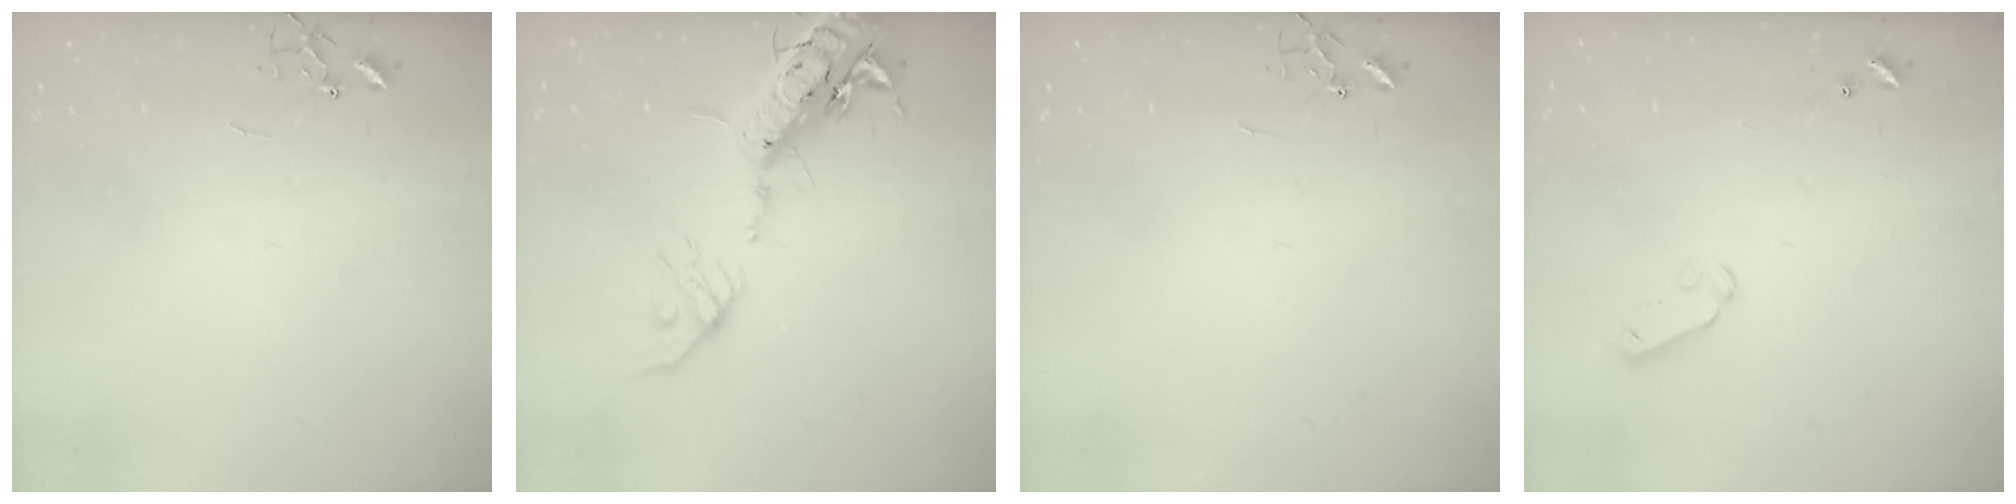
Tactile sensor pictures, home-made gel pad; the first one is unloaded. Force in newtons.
{"total": 18.7, "press": 18.3, "slide": 3.9}
{"total": 0.0}
{"total": 4.0, "press": 4.0, "slide": 0.4}